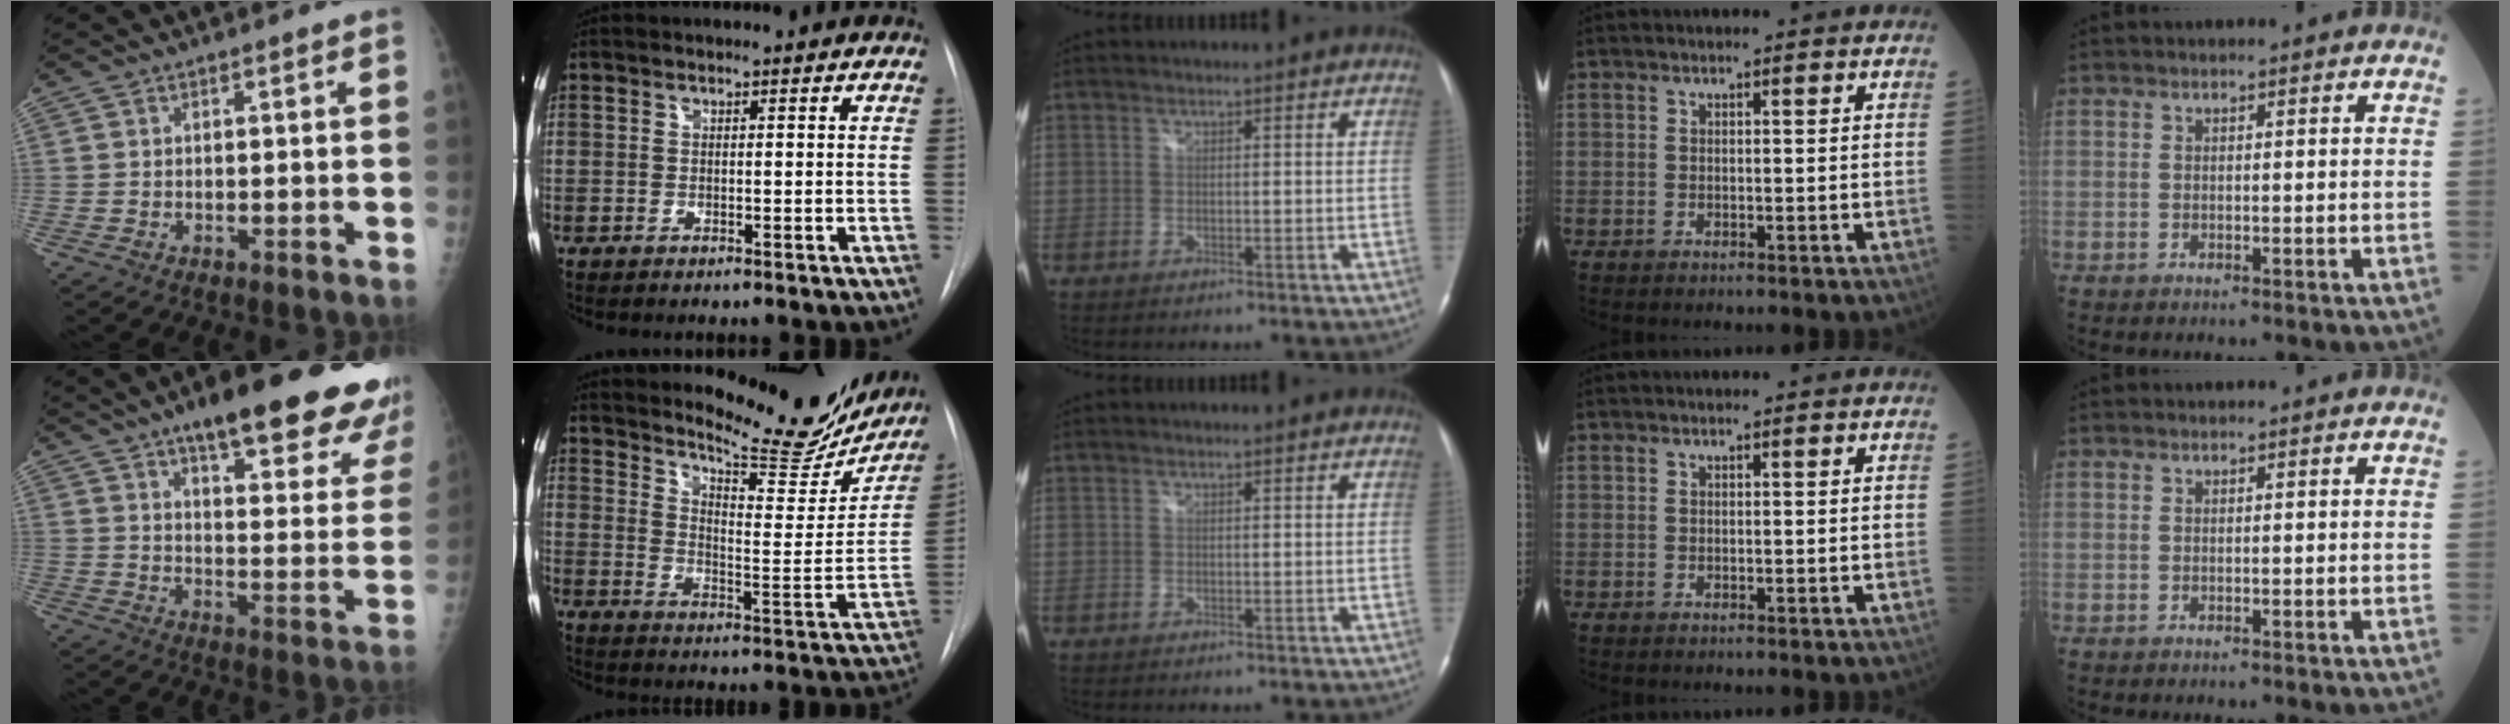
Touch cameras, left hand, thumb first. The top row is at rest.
{"thumb": {"total": 26.5, "force": [18.8, 6.7, 17.5], "torque": [-0.198, -0.064, 0.243]}, "index": {"total": 18.9, "force": [17.2, 3.8, 6.9], "torque": [-0.091, -0.057, 0.224]}}